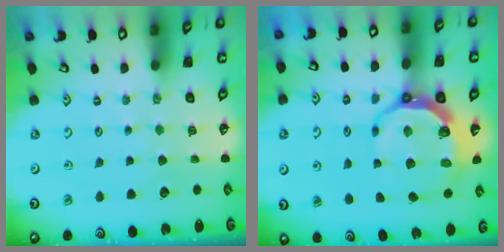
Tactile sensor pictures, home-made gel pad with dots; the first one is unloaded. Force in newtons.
{"total": 9.6, "press": 8.6, "slide": 4.3}